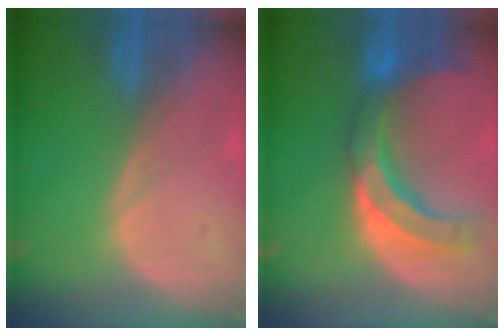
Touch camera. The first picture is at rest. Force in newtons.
{"total": 10.8, "press": 9.4, "slide": 5.2}